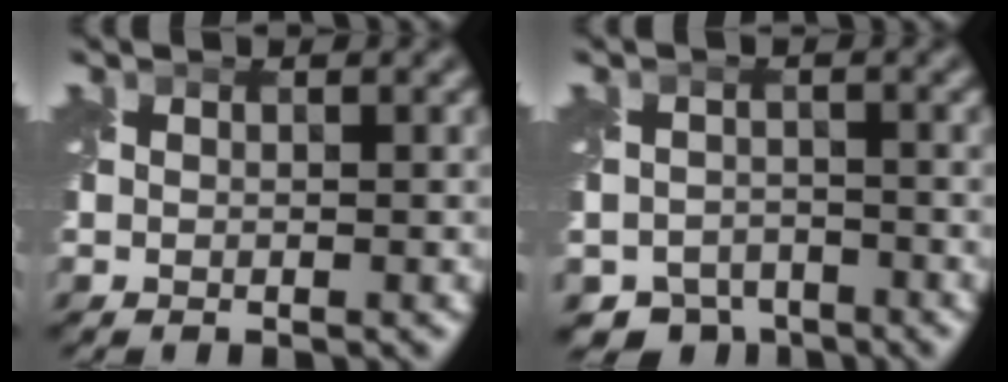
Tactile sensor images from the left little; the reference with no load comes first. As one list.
[{"total": 3.9, "force": [-3.2, 2.1, 0.5], "torque": [0.001, -0.009, -0.056]}]